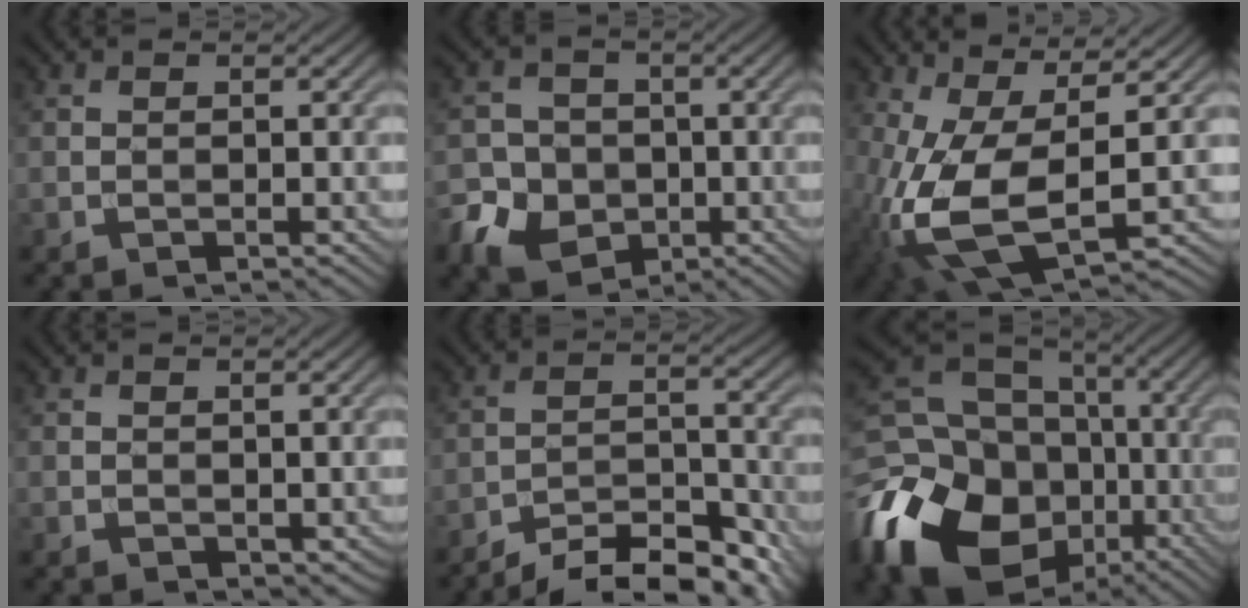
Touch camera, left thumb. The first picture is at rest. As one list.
[{"total": 9.2, "force": [-3.5, 7.8, 3.4], "torque": [-0.083, -0.028, -0.092]}, {"total": 12.2, "force": [-1.3, 5.3, 10.9], "torque": [-0.259, -0.017, -0.016]}, {"total": 0.9, "force": [0.5, 0.5, 0.4], "torque": [-0.013, -0.002, 0.014]}, {"total": 9.3, "force": [-7.9, 2.8, 4.2], "torque": [-0.060, 0.003, -0.128]}, {"total": 21.7, "force": [-8.6, 16.6, 11.1], "torque": [-0.260, -0.043, -0.133]}]